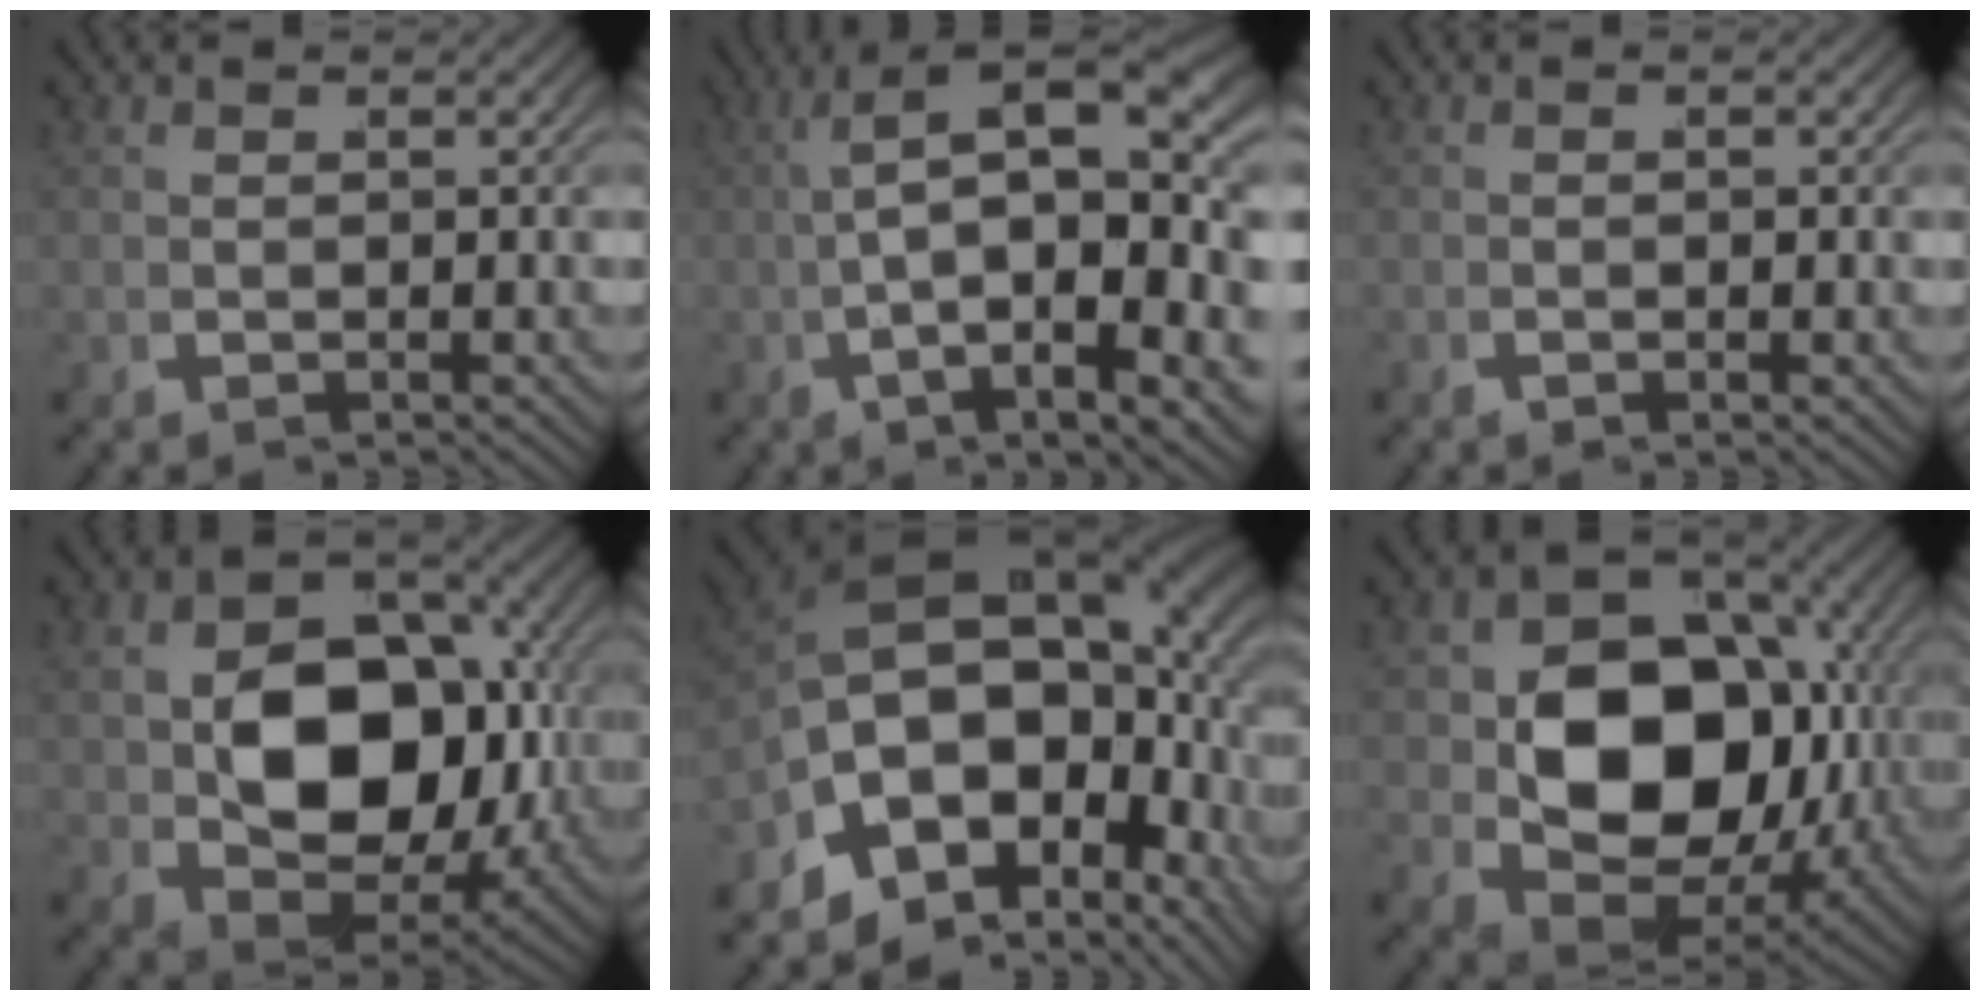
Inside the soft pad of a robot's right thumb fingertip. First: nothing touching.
{"total": 14.4, "force": [0.7, 7.0, 12.6], "torque": [-0.205, -0.022, 0.015]}
{"total": 0.8, "force": [-0.7, -0.2, 0.3], "torque": [0.004, 0.002, -0.024]}
{"total": 13.4, "force": [0.2, 9.1, 9.8], "torque": [-0.184, -0.035, 0.011]}
{"total": 20.1, "force": [0.4, 13.5, 14.9], "torque": [-0.255, -0.020, -0.005]}
{"total": 16.7, "force": [-0.1, 11.7, 12.0], "torque": [-0.228, -0.050, 0.008]}